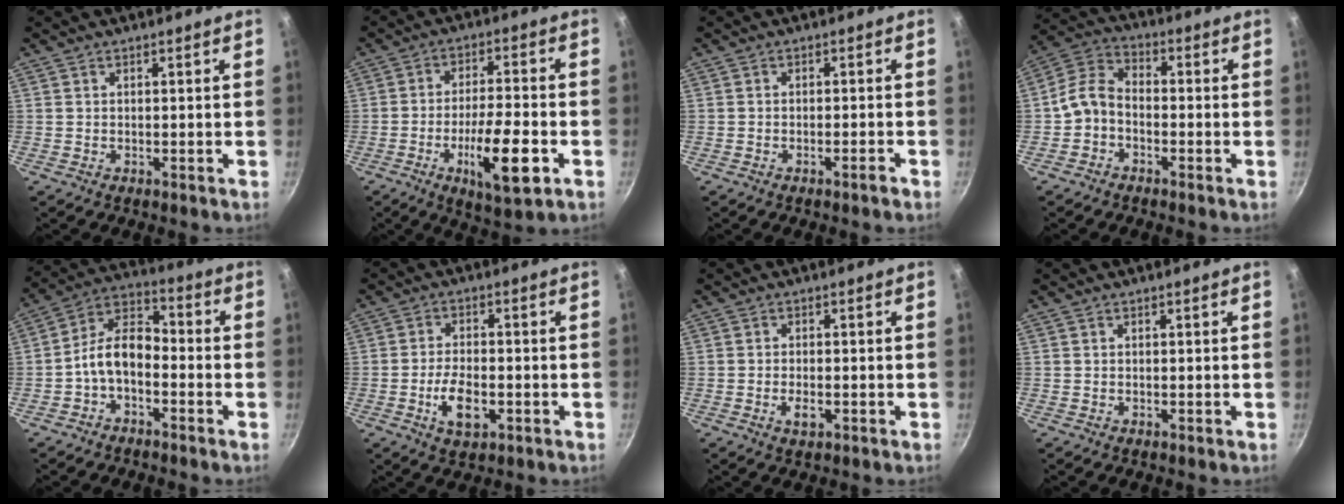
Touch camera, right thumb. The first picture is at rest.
{"total": 13.0, "force": [-4.7, 3.6, 11.6], "torque": [-0.191, 0.017, -0.074]}
{"total": 1.6, "force": [-1.2, 0.0, 1.1], "torque": [-0.022, 0.013, -0.017]}
{"total": 6.7, "force": [-2.3, 4.8, 4.1], "torque": [-0.076, 0.040, -0.061]}
{"total": 8.9, "force": [-3.2, 5.2, 6.4], "torque": [-0.108, 0.053, -0.073]}
{"total": 7.1, "force": [-2.2, 3.5, 5.7], "torque": [-0.099, 0.012, -0.039]}
{"total": 2.6, "force": [-0.9, 1.2, 2.1], "torque": [-0.041, 0.002, -0.017]}
{"total": 0.0}